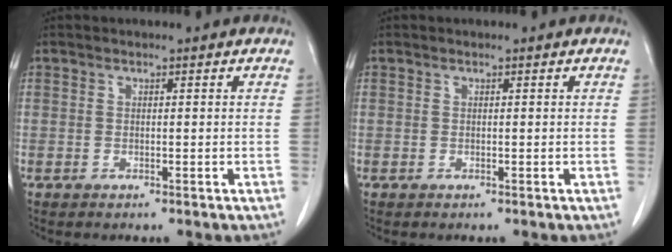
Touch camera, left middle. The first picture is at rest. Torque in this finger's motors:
{"motor_torque": [-0.03, 0.03, 0.03, 0.00]}